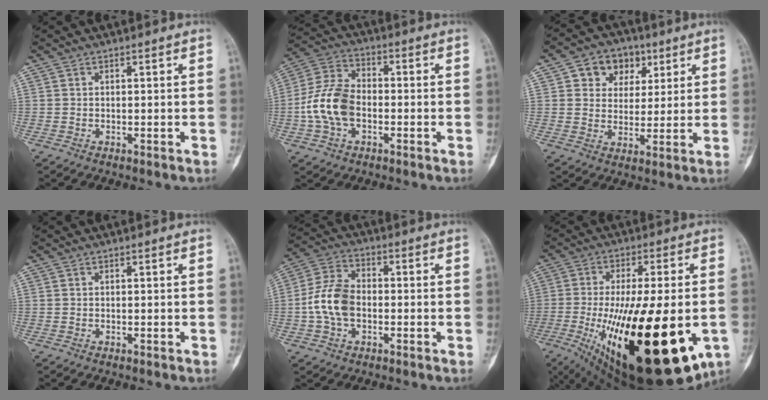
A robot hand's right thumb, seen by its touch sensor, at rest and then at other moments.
{"total": 11.7, "force": [-2.2, 7.7, 8.5], "torque": [-0.167, 0.031, -0.050]}
{"total": 9.6, "force": [4.1, 7.6, 4.1], "torque": [-0.022, -0.008, 0.063]}
{"total": 0.0}
{"total": 9.9, "force": [-1.4, 6.6, 7.2], "torque": [-0.136, 0.026, -0.036]}
{"total": 33.7, "force": [-8.1, 12.0, 30.5], "torque": [-0.444, -0.035, -0.099]}